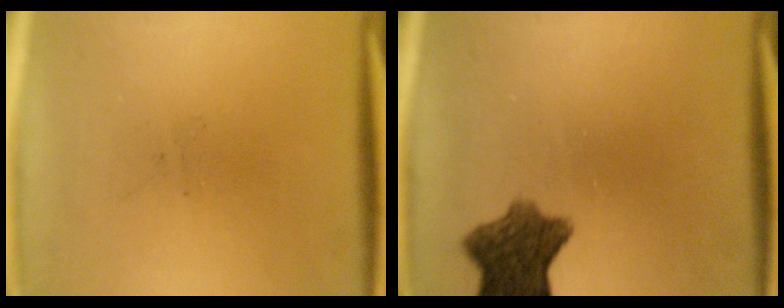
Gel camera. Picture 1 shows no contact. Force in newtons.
{"total": 8.1}